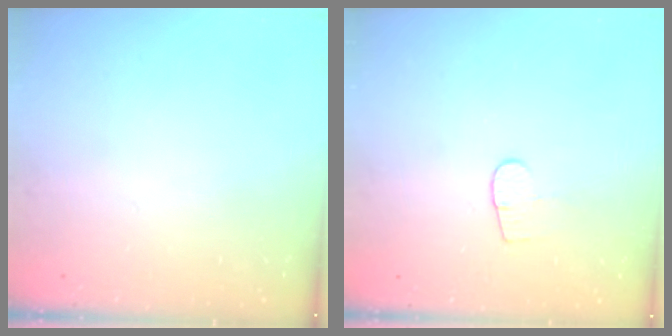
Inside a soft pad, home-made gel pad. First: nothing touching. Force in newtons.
{"total": 4.4, "press": 4.4, "slide": 0.3}